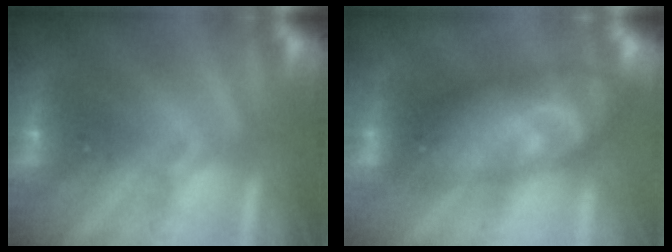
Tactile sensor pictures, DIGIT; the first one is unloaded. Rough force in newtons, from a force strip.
{"total": 3.8}